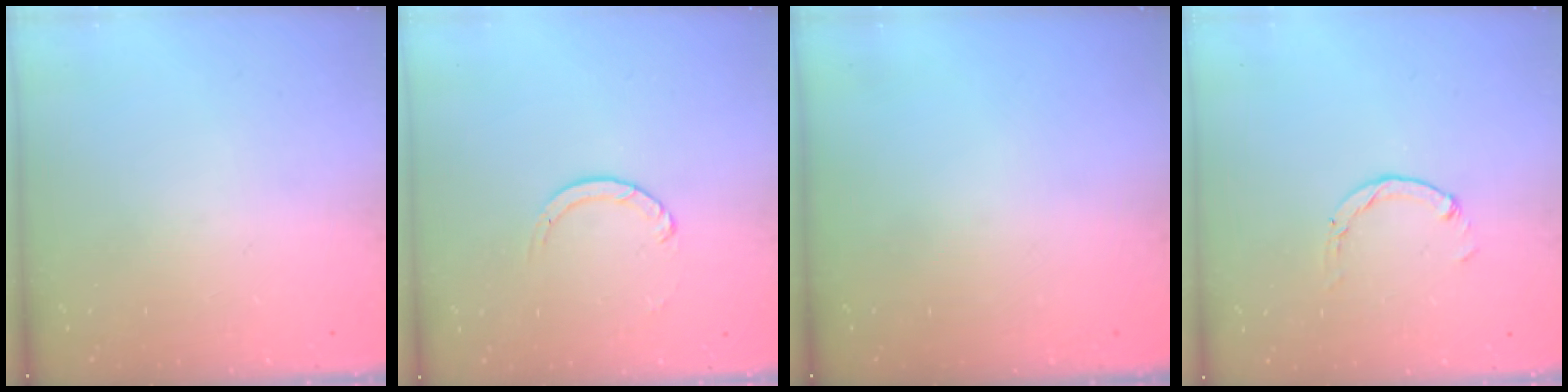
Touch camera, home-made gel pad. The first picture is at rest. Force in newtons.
{"total": 2.7, "press": 2.7, "slide": 0.3}
{"total": 0.0}
{"total": 1.5, "press": 1.5, "slide": 0.2}